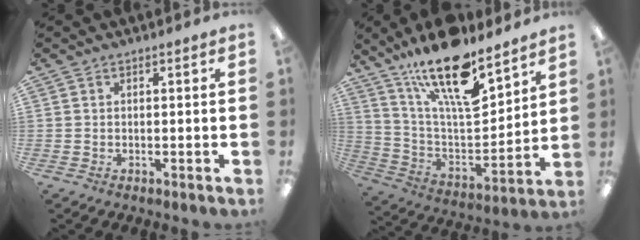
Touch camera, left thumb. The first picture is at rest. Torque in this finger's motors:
{"motor_torque": [1.15, 0.37, 1.45, -1.32, 0.42]}